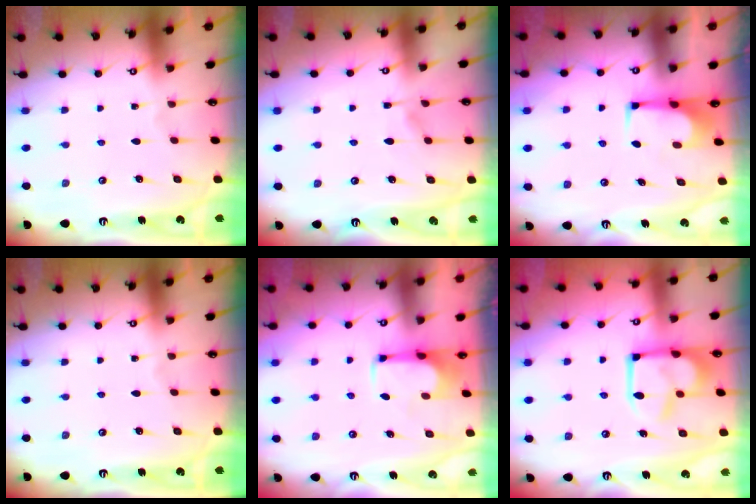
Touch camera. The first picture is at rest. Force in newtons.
{"total": 5.5, "press": 5.5, "slide": 0.6}
{"total": 1.1, "press": 0.9, "slide": 0.7}
{"total": 0.0}
{"total": 3.7, "press": 3.6, "slide": 0.8}
{"total": 5.8, "press": 5.8, "slide": 1.0}